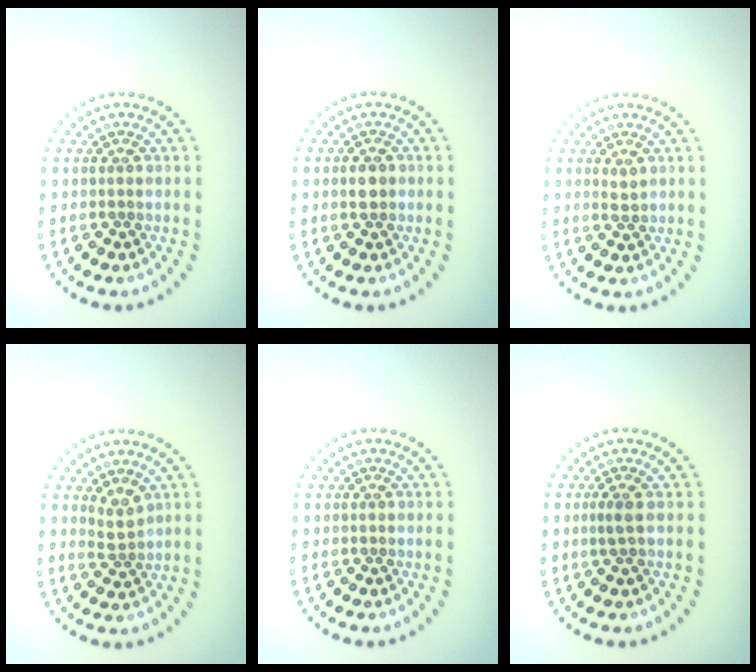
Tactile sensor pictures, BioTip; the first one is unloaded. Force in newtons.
{"total": 1.3, "press": 1.3, "slide": 0.2}
{"total": 0.9, "press": 0.9, "slide": 0.2}
{"total": 1.8, "press": 1.2, "slide": 1.3}
{"total": 0.0}
{"total": 1.2, "press": 1.0, "slide": 0.7}